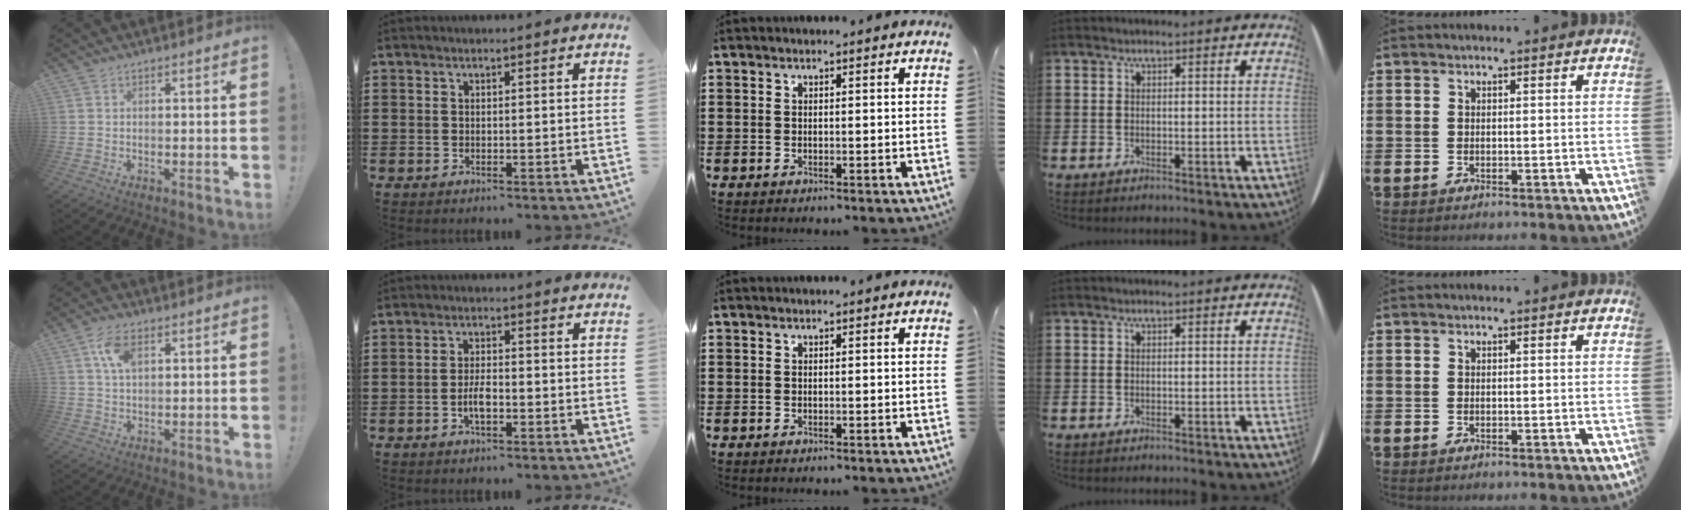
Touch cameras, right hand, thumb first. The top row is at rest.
{"thumb": {"total": 7.0, "force": [2.6, 3.8, 5.3], "torque": [-0.098, 0.003, 0.048]}, "index": {"total": 3.5, "force": [-1.2, 1.3, 3.0], "torque": [-0.070, -0.002, -0.025]}}